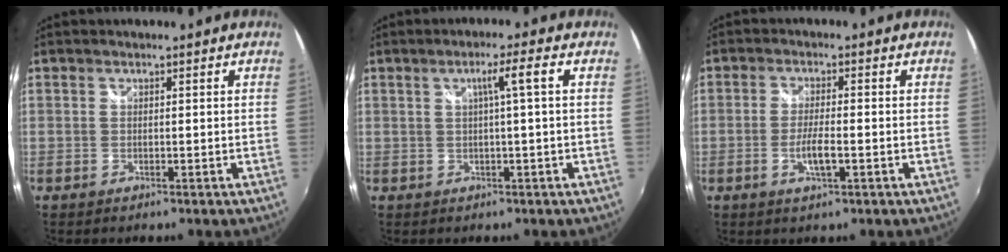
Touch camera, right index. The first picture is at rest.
{"total": 3.7, "force": [0.5, -0.7, 3.6], "torque": [-0.063, 0.006, 0.011]}
{"total": 4.3, "force": [-1.5, 0.8, 4.0], "torque": [-0.081, -0.006, -0.028]}